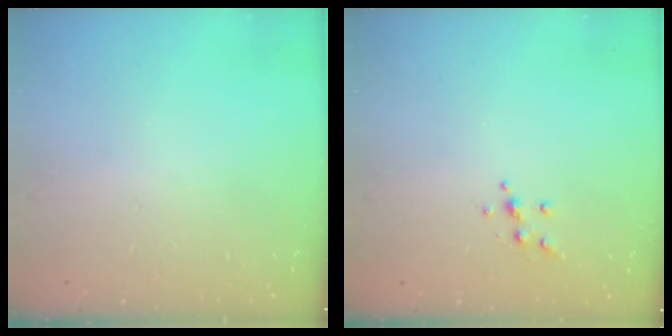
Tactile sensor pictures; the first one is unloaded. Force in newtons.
{"total": 4.2, "press": 4.2, "slide": 0.4}